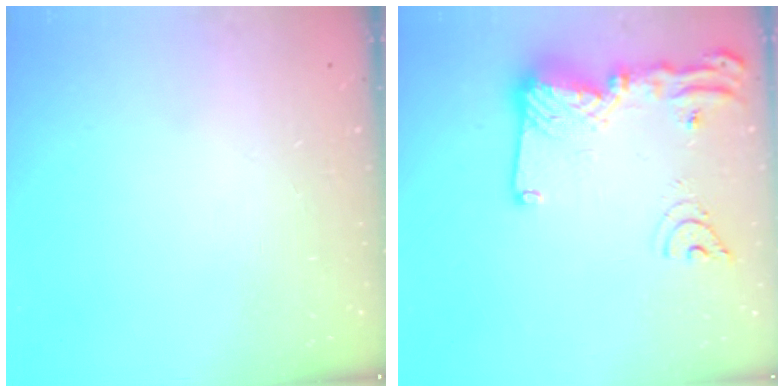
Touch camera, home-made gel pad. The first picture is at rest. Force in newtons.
{"total": 18.5, "press": 18.4, "slide": 1.7}